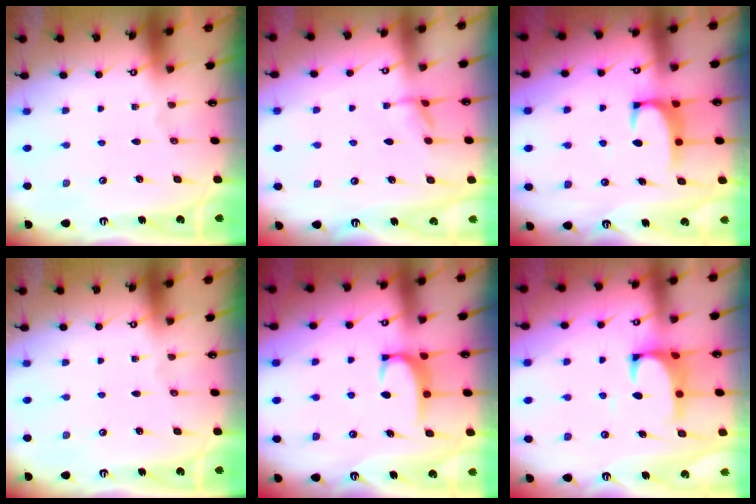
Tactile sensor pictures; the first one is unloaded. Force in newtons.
{"total": 1.9, "press": 1.9, "slide": 0.5}
{"total": 2.0, "press": 2.0, "slide": 0.3}
{"total": 0.0}
{"total": 2.7, "press": 2.6, "slide": 0.5}
{"total": 2.1, "press": 1.9, "slide": 0.9}